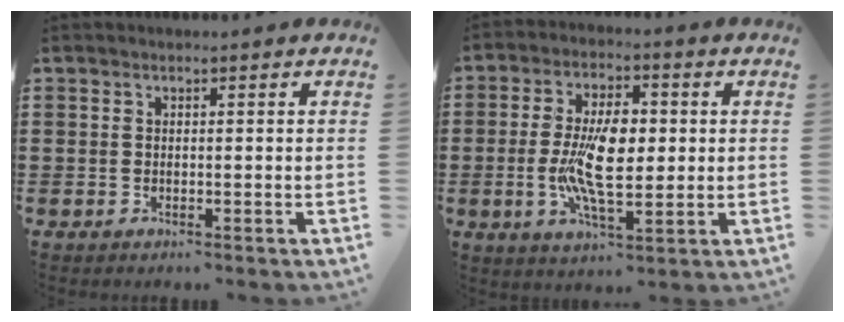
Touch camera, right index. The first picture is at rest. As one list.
[{"total": 10.3, "force": [-0.3, 4.5, 9.2], "torque": [-0.191, 0.004, -0.008]}]